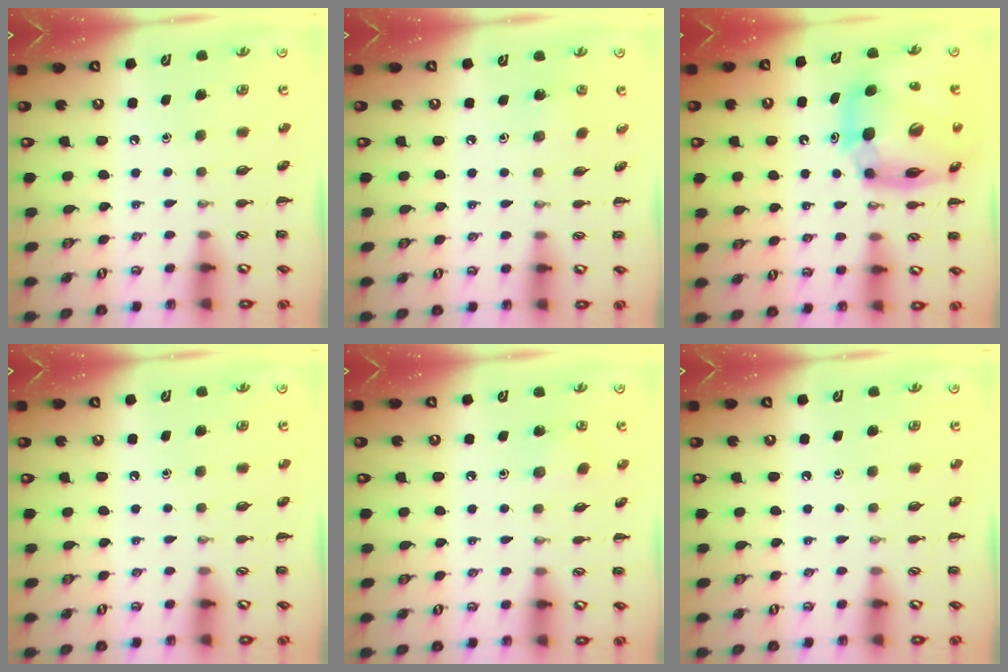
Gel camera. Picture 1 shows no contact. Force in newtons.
{"total": 1.7, "press": 1.5, "slide": 0.7}
{"total": 15.1, "press": 14.5, "slide": 4.4}
{"total": 0.0}
{"total": 3.0, "press": 2.9, "slide": 0.9}
{"total": 0.0}